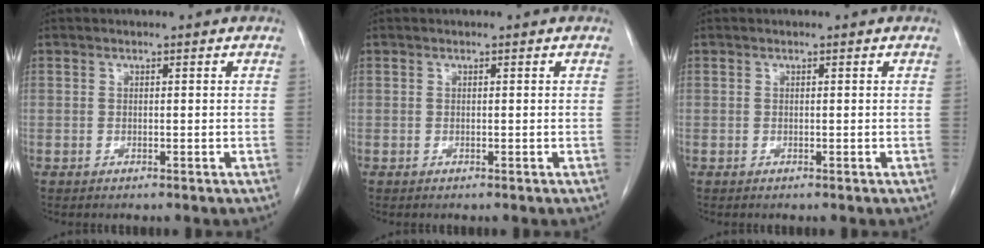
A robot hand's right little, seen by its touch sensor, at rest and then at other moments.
{"total": 0.0}
{"total": 0.0}